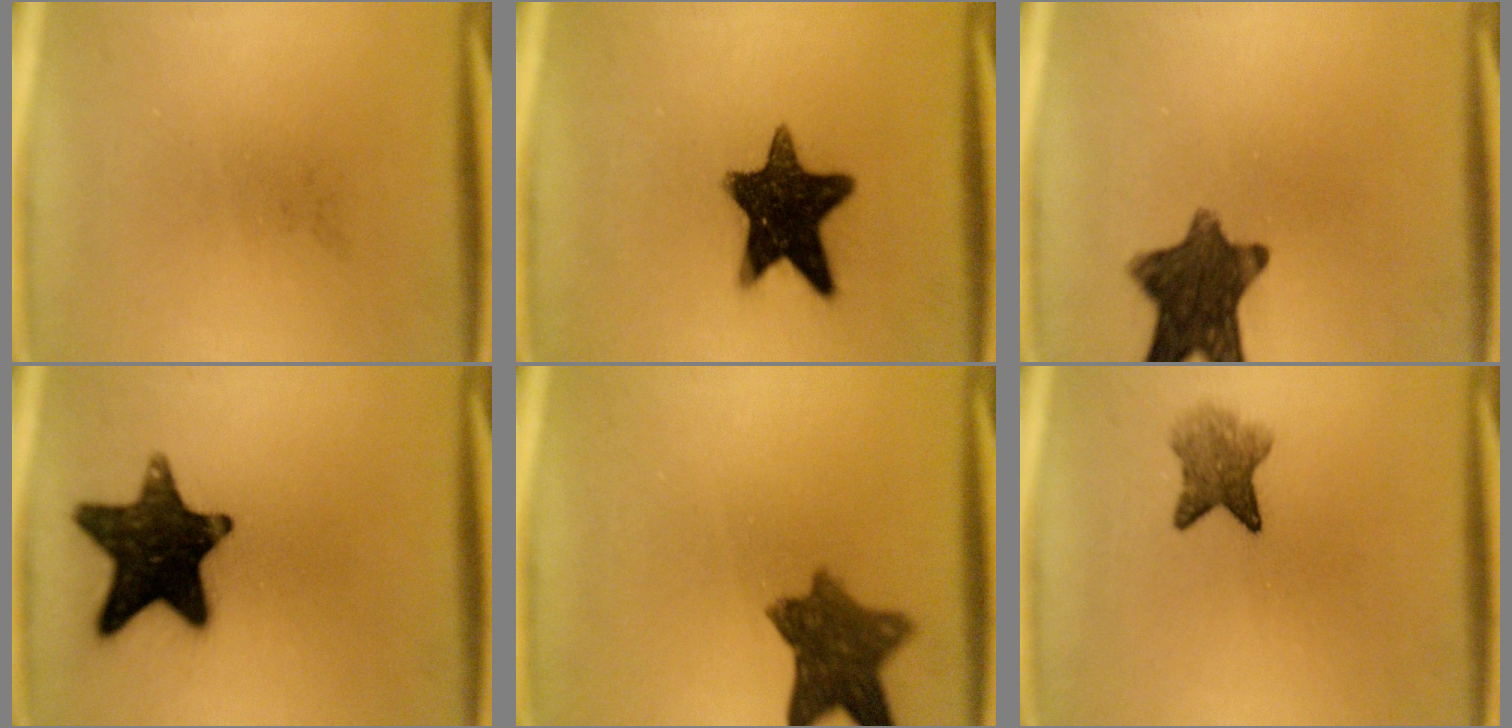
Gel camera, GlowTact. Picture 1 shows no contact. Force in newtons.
{"total": 14.8}
{"total": 11.2}
{"total": 16.6}
{"total": 9.2}
{"total": 4.4}